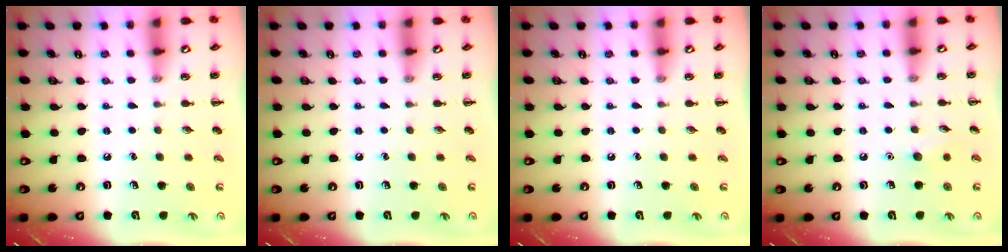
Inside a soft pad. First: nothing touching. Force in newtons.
{"total": 0.0}
{"total": 0.0}
{"total": 5.4, "press": 5.2, "slide": 1.5}